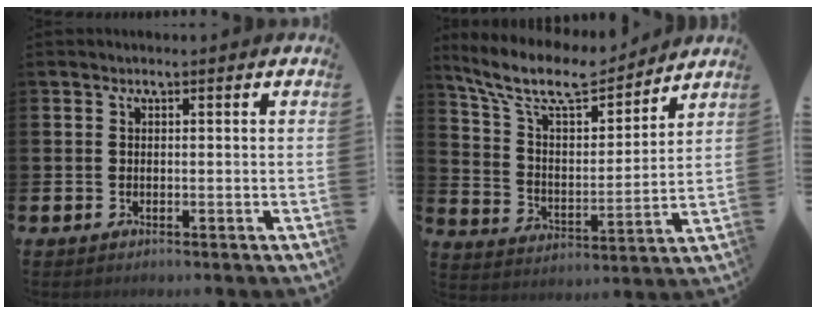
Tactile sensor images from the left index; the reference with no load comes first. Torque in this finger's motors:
{"motor_torque": [0.23, -0.28, 0.14, 0.17]}